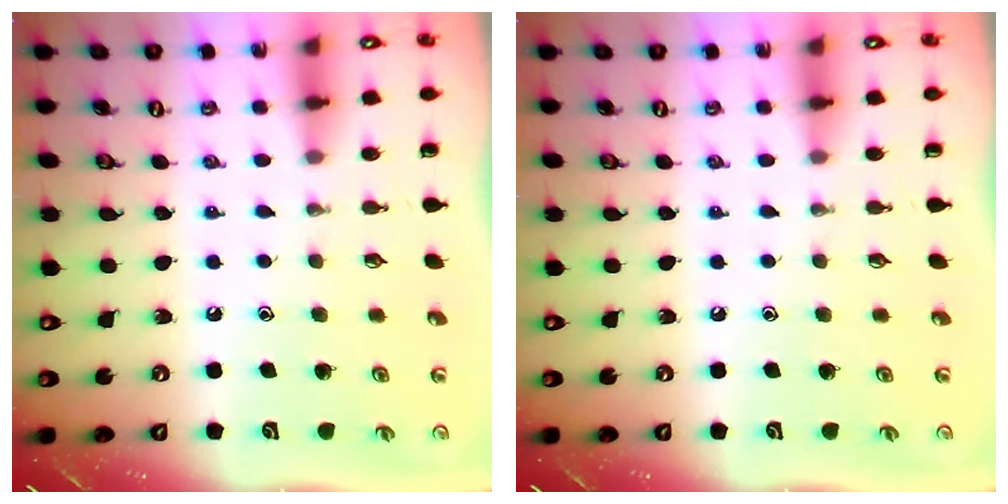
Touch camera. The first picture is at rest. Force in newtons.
{"total": 0.0}